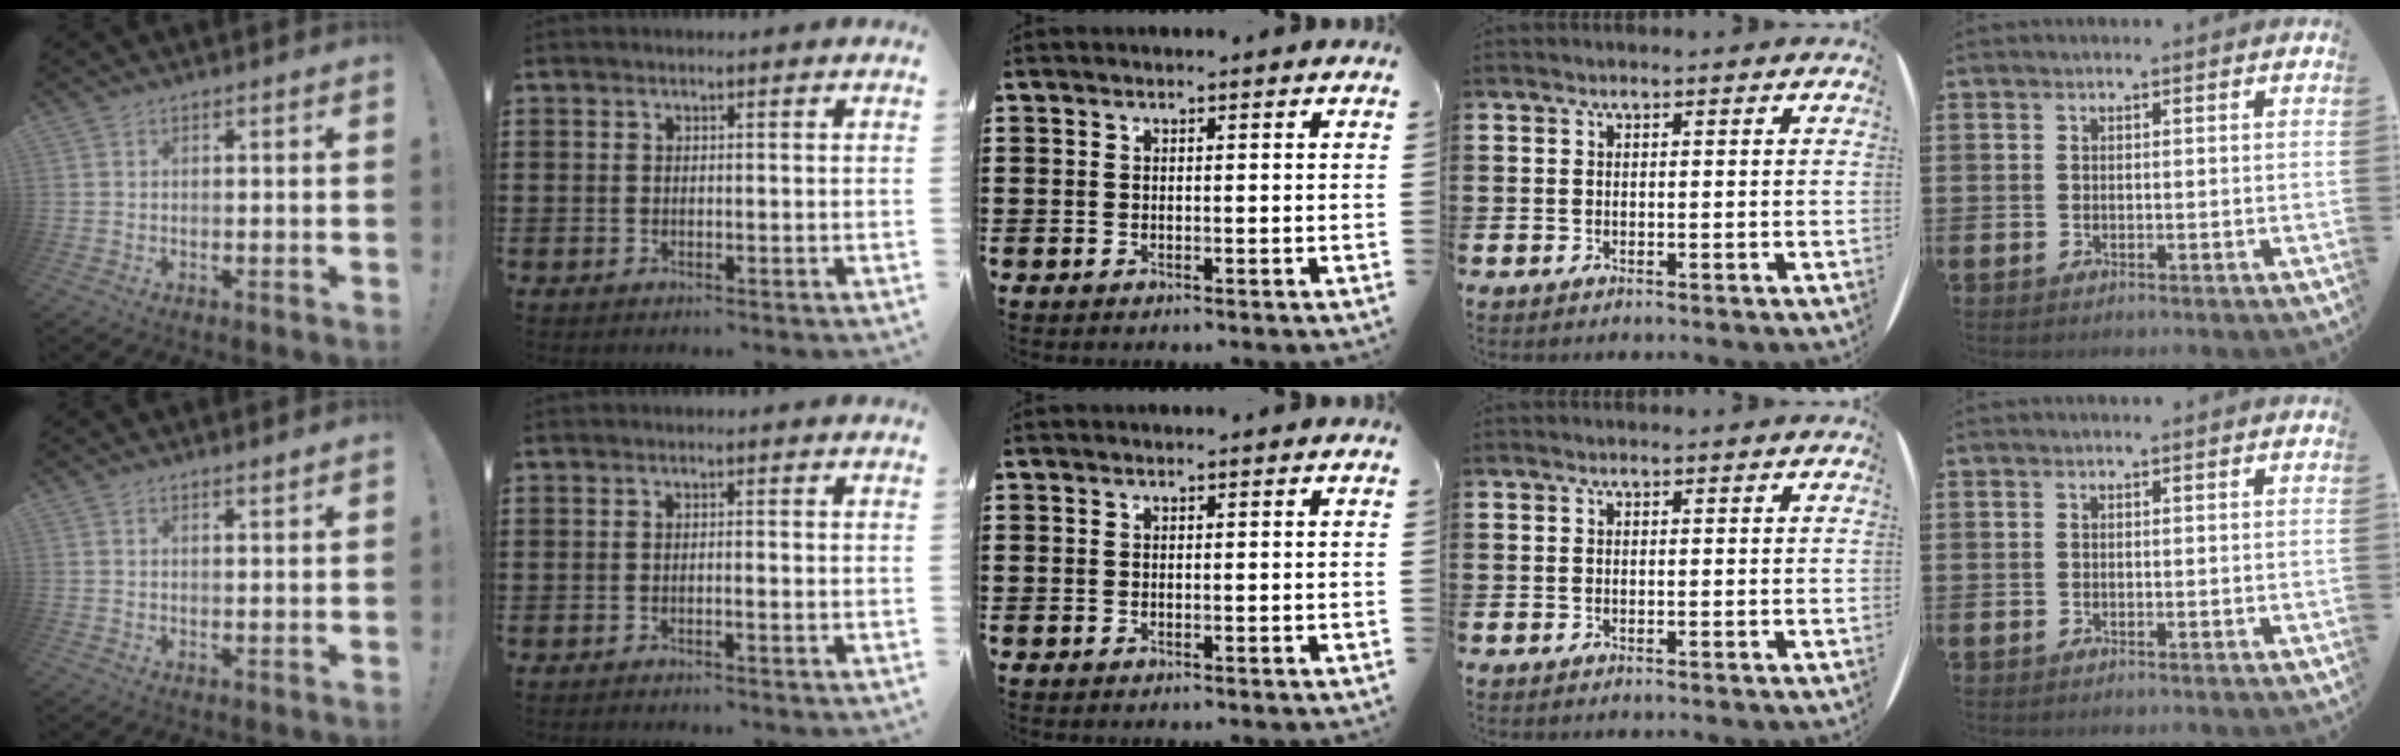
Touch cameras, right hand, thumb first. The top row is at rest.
{"thumb": {"total": 1.5, "force": [1.4, -0.1, 0.7], "torque": [-0.006, -0.010, 0.022]}, "index": {"total": 0.8, "force": [-0.6, -0.1, 0.5], "torque": [-0.008, -0.001, -0.012]}}